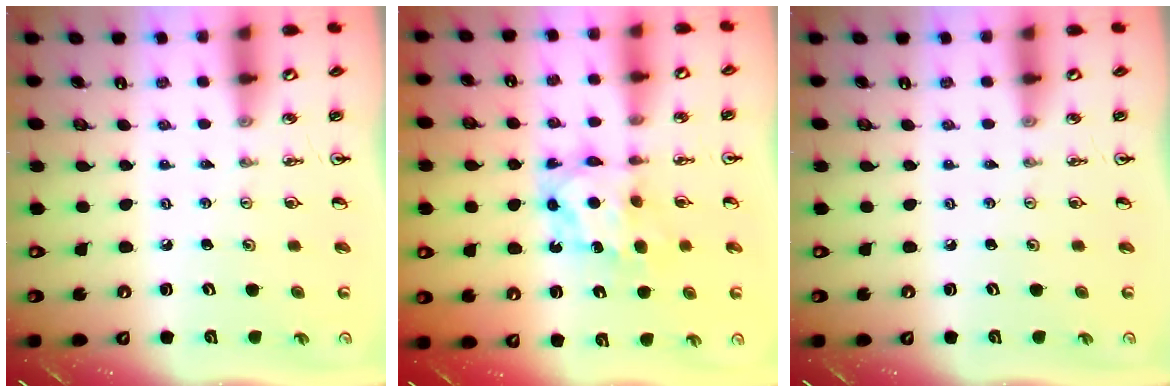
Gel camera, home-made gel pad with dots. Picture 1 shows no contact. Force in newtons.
{"total": 6.7, "press": 6.7, "slide": 0.3}
{"total": 0.0}